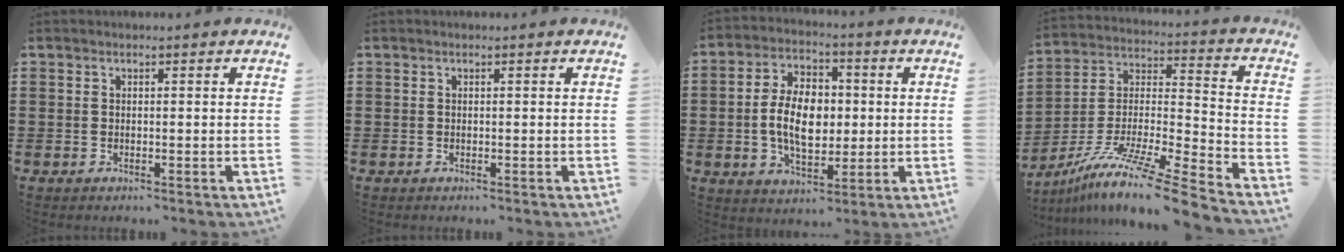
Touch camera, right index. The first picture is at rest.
{"total": 0.0}
{"total": 9.5, "force": [-0.2, 6.0, 7.3], "torque": [-0.151, 0.012, -0.008]}
{"total": 12.2, "force": [-9.9, -0.1, 7.1], "torque": [-0.119, 0.011, -0.189]}